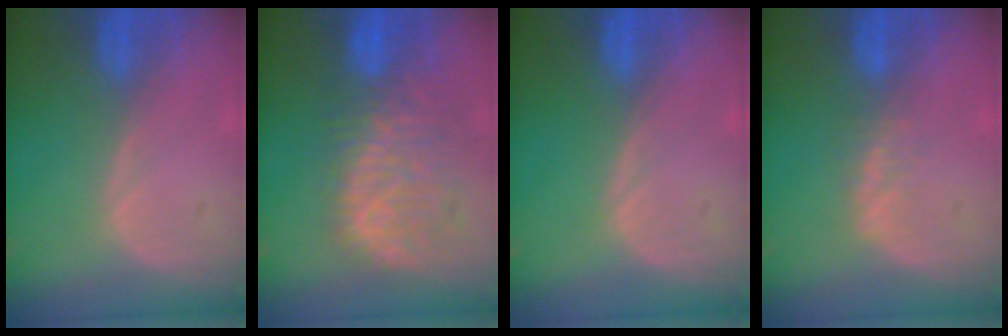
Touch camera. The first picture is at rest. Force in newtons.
{"total": 10.6, "press": 9.4, "slide": 4.9}
{"total": 0.0}
{"total": 1.9, "press": 1.8, "slide": 0.5}